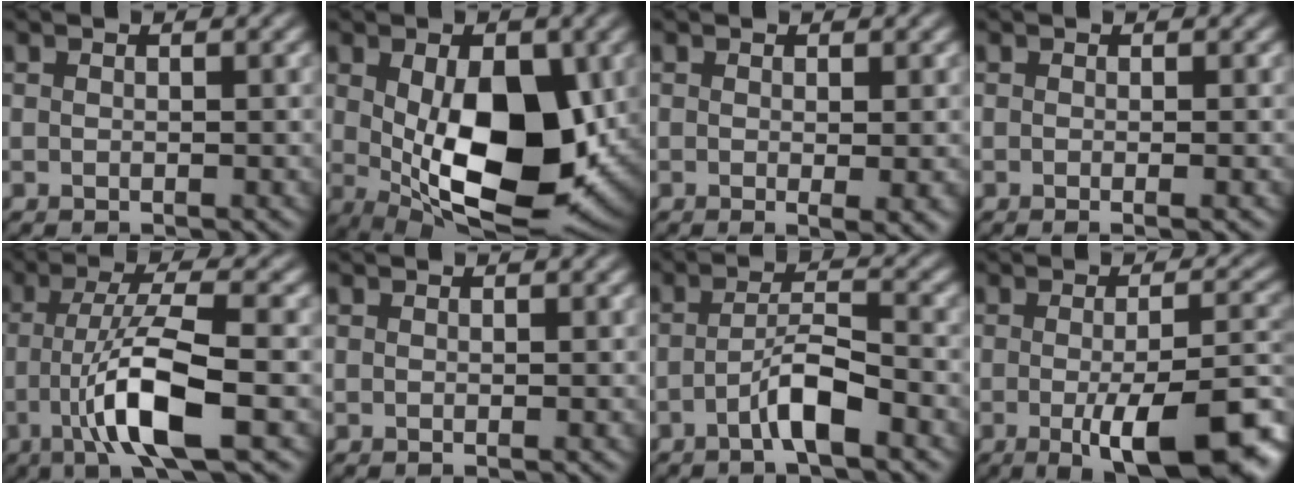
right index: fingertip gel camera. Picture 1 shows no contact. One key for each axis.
{"total": 12.3, "fx": -0.5, "fy": 6.6, "fz": 10.4, "tx": -0.162, "ty": -0.030, "tz": 0.012}
{"total": 2.1, "fx": -0.3, "fy": 0.3, "fz": 2.1, "tx": -0.029, "ty": -0.010, "tz": -0.002}
{"total": 1.4, "fx": -0.3, "fy": 0.4, "fz": 1.3, "tx": -0.014, "ty": -0.007, "tz": -0.007}
{"total": 8.0, "fx": -2.1, "fy": 1.6, "fz": 7.5, "tx": -0.131, "ty": 0.005, "tz": -0.040}
{"total": 0.0}
{"total": 3.7, "fx": -1.9, "fy": 0.6, "fz": 3.1, "tx": -0.056, "ty": 0.013, "tz": -0.040}
{"total": 11.2, "fx": -3.9, "fy": 3.2, "fz": 10.0, "tx": -0.142, "ty": -0.013, "tz": -0.053}